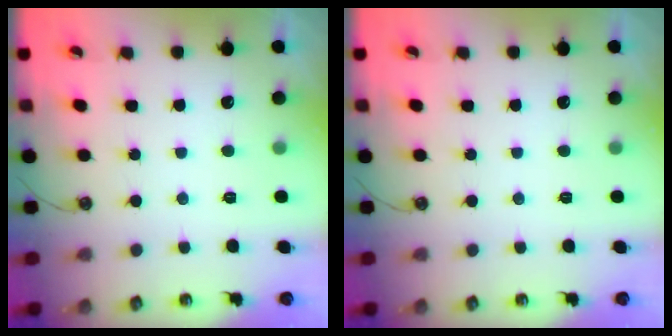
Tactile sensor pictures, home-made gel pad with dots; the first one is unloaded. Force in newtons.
{"total": 0.0}